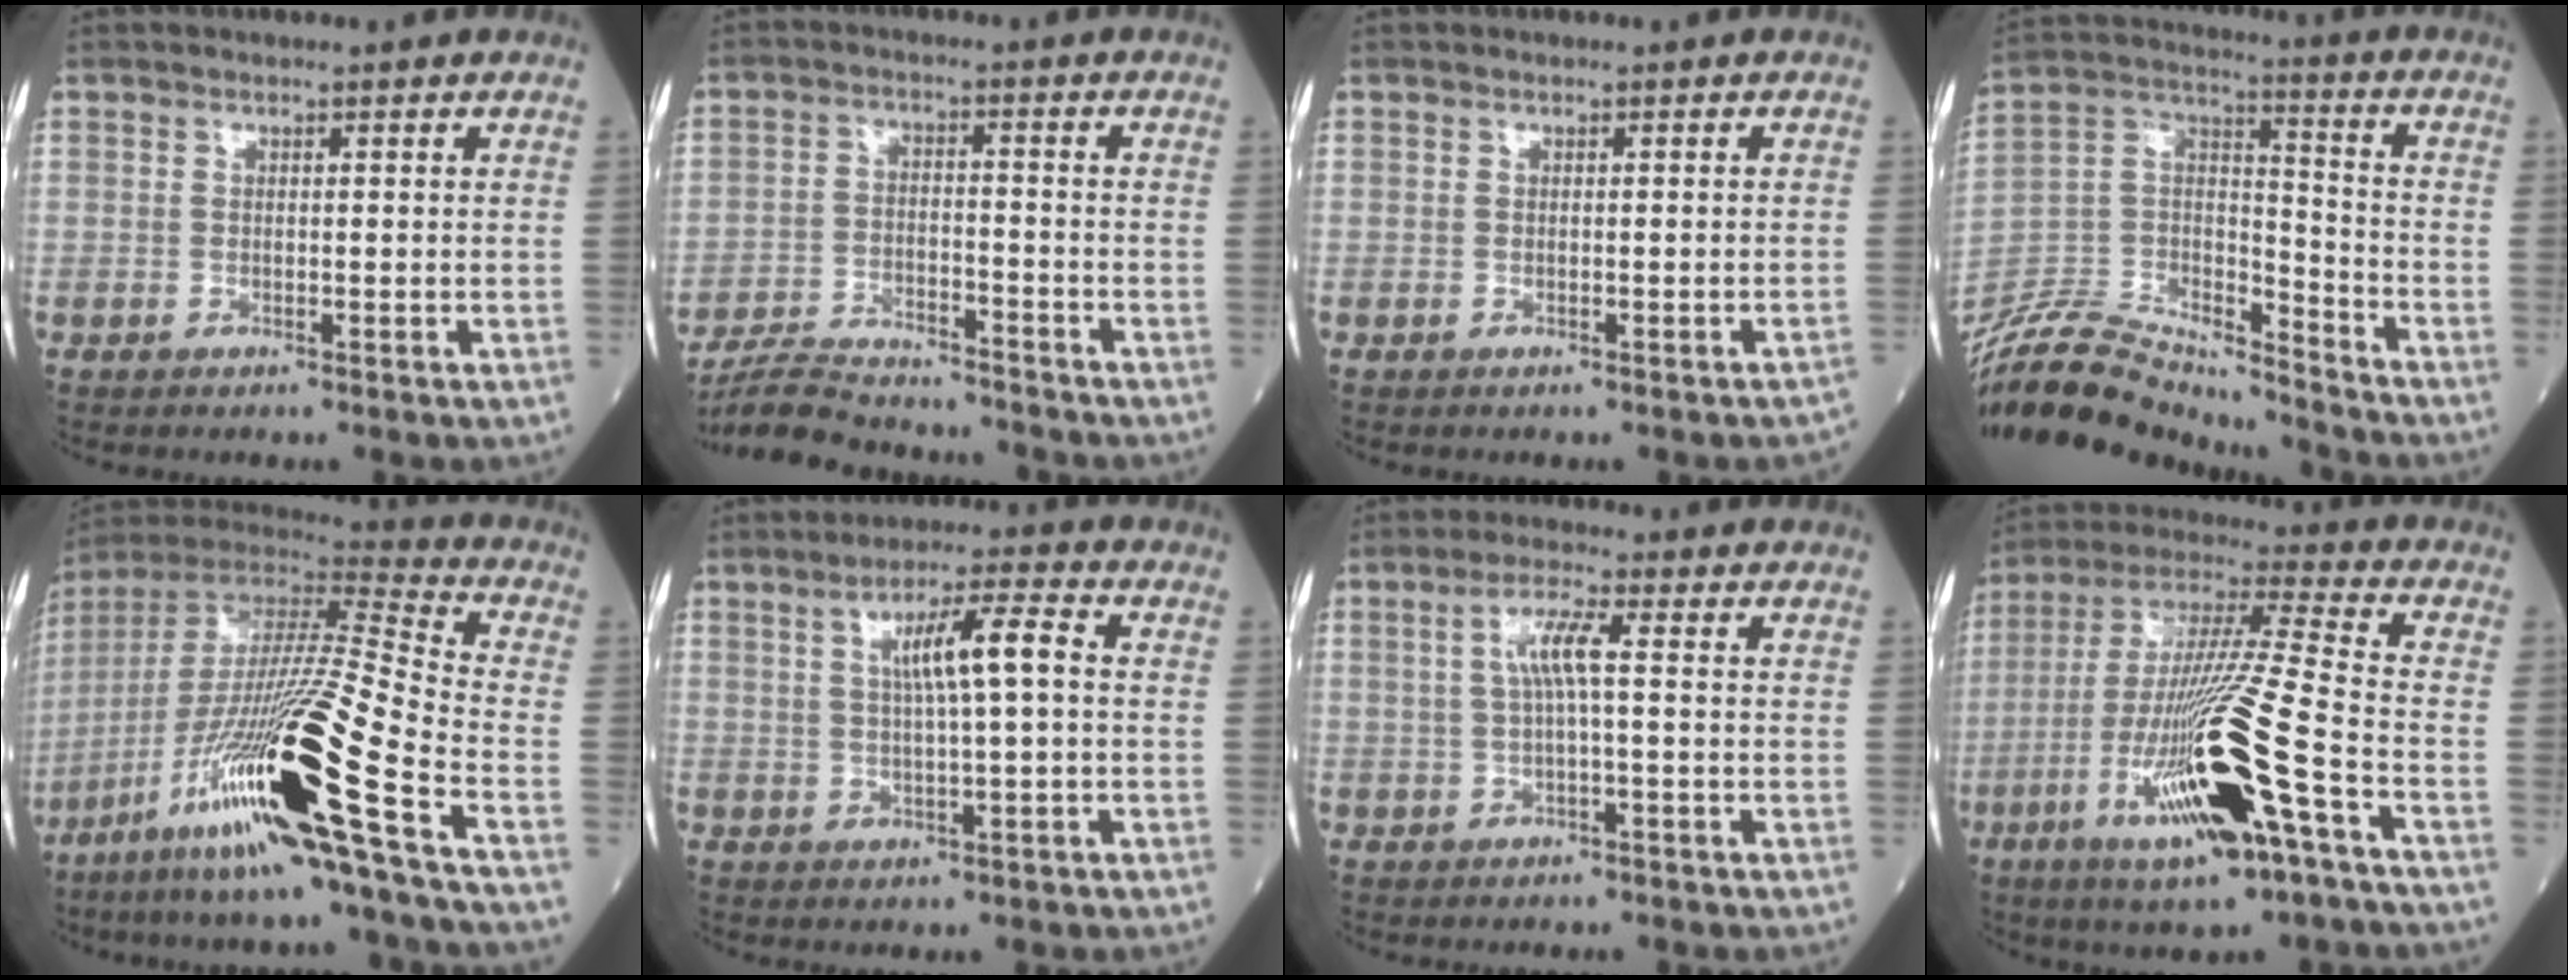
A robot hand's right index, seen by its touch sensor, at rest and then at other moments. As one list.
[{"total": 12.4, "force": [-11.8, 1.6, 3.5], "torque": [-0.060, 0.007, -0.192]}, {"total": 1.6, "force": [-1.4, 0.2, 0.7], "torque": [-0.005, 0.003, -0.015]}, {"total": 21.4, "force": [-20.4, 3.2, 5.8], "torque": [-0.130, 0.019, -0.356]}, {"total": 25.3, "force": [-11.7, -0.8, 22.4], "torque": [-0.434, -0.055, -0.226]}, {"total": 7.3, "force": [1.3, 0.4, 7.1], "torque": [-0.122, 0.010, 0.021]}, {"total": 4.6, "force": [0.6, 0.3, 4.5], "torque": [-0.090, 0.013, 0.012]}, {"total": 21.2, "force": [-7.8, 1.2, 19.7], "torque": [-0.398, -0.029, -0.144]}]